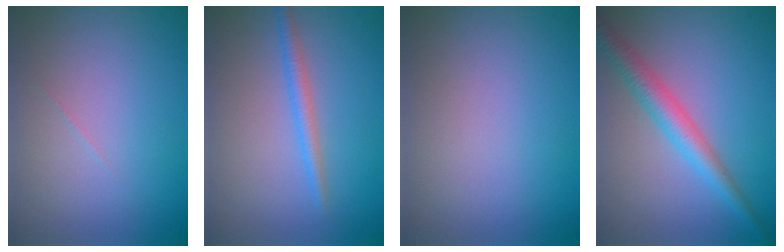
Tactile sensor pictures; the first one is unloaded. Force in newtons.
{"total": 1.8, "press": 1.8, "slide": 0.1}
{"total": 0.0}
{"total": 3.6, "press": 3.6, "slide": 0.1}